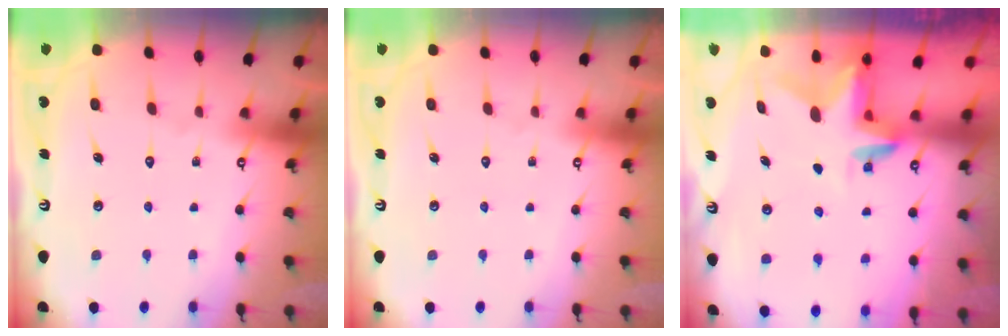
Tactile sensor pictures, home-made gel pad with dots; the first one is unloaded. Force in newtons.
{"total": 0.0}
{"total": 3.1, "press": 3.1, "slide": 0.3}